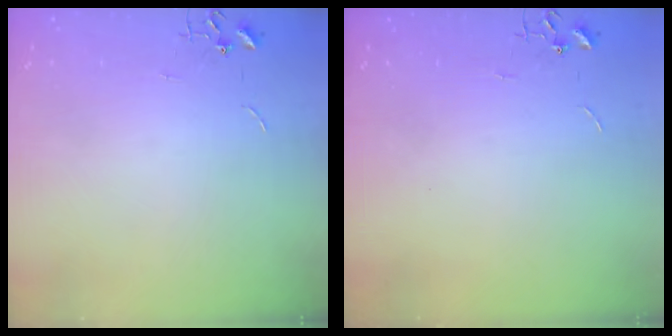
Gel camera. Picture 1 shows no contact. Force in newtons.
{"total": 0.0}